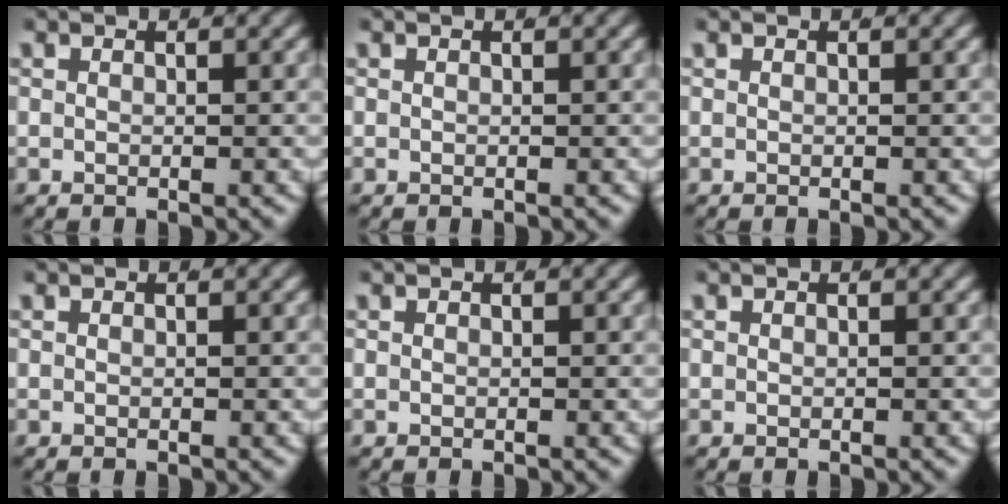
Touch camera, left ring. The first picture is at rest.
{"total": 0.0}
{"total": 0.0}
{"total": 0.0}
{"total": 0.0}
{"total": 0.0}